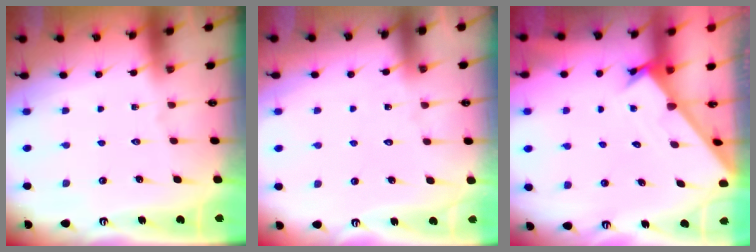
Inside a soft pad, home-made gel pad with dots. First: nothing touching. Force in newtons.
{"total": 5.3, "press": 5.2, "slide": 0.5}
{"total": 1.7, "press": 1.7, "slide": 0.1}